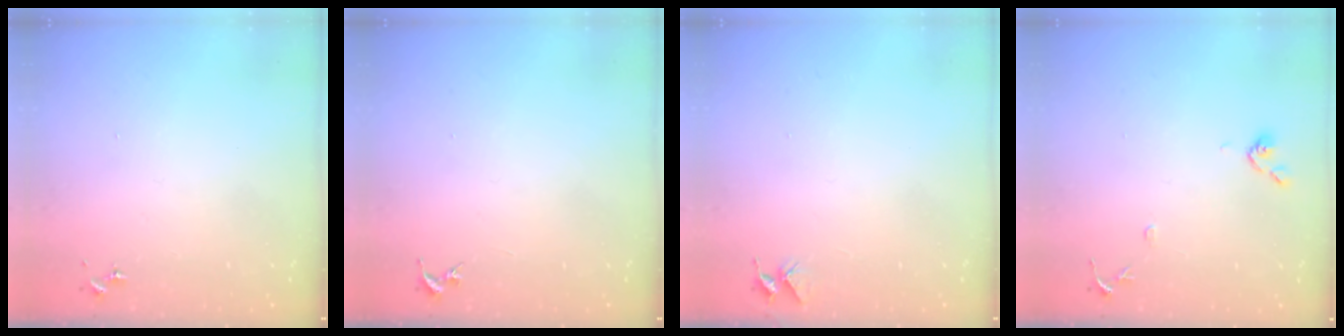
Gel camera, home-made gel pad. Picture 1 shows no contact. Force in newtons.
{"total": 0.0}
{"total": 4.0, "press": 4.0, "slide": 0.3}
{"total": 8.6, "press": 8.6, "slide": 0.7}